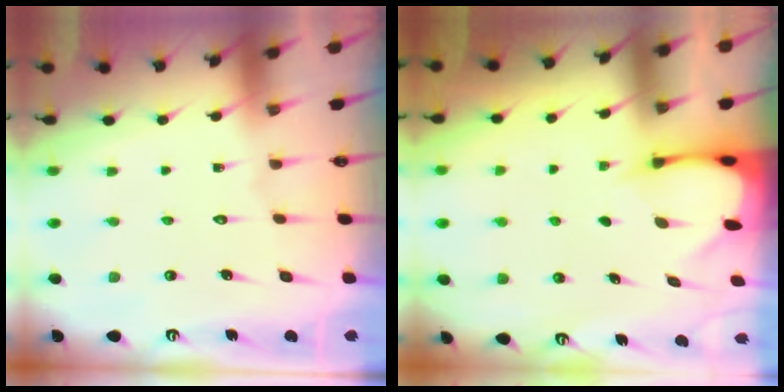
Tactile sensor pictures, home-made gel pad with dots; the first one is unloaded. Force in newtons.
{"total": 2.6, "press": 2.6, "slide": 0.3}